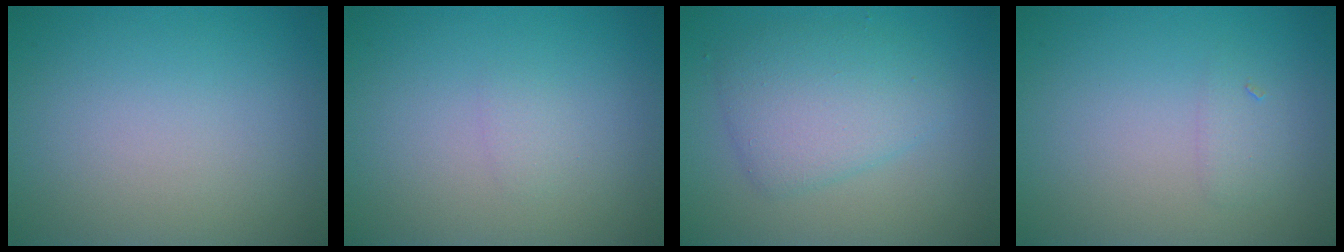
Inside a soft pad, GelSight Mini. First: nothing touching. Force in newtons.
{"total": 0.7, "press": 0.7, "slide": 0.0}
{"total": 4.2, "press": 4.2, "slide": 0.1}
{"total": 1.0, "press": 1.0, "slide": 0.1}